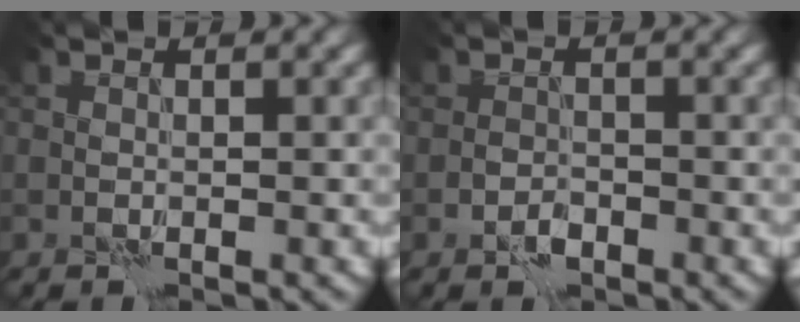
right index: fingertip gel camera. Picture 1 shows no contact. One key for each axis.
{"total": 1.4, "fx": -1.0, "fy": 0.8, "fz": 0.6, "tx": -0.008, "ty": 0.006, "tz": -0.021}